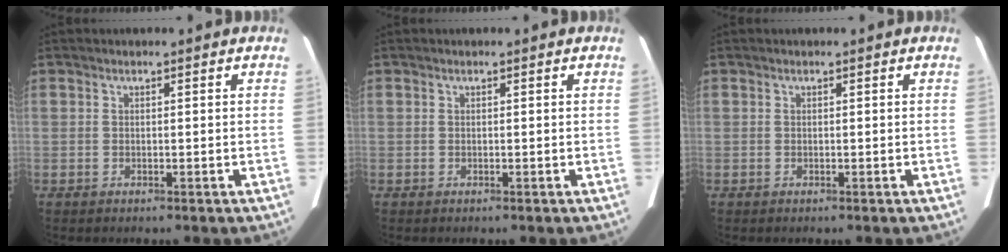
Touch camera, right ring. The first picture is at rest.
{"total": 0.0}
{"total": 0.0}